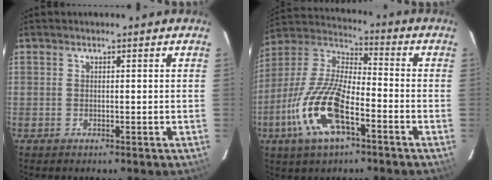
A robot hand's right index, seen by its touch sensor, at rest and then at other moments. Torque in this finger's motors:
{"motor_torque": [1.63, -0.51, 1.05, 0.21]}